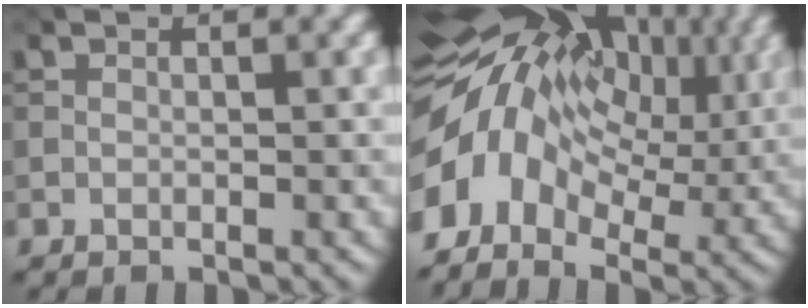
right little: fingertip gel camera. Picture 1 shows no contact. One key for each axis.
{"total": 13.6, "fx": -0.1, "fy": 9.3, "fz": 9.9, "tx": -0.190, "ty": 0.006, "tz": -0.002}